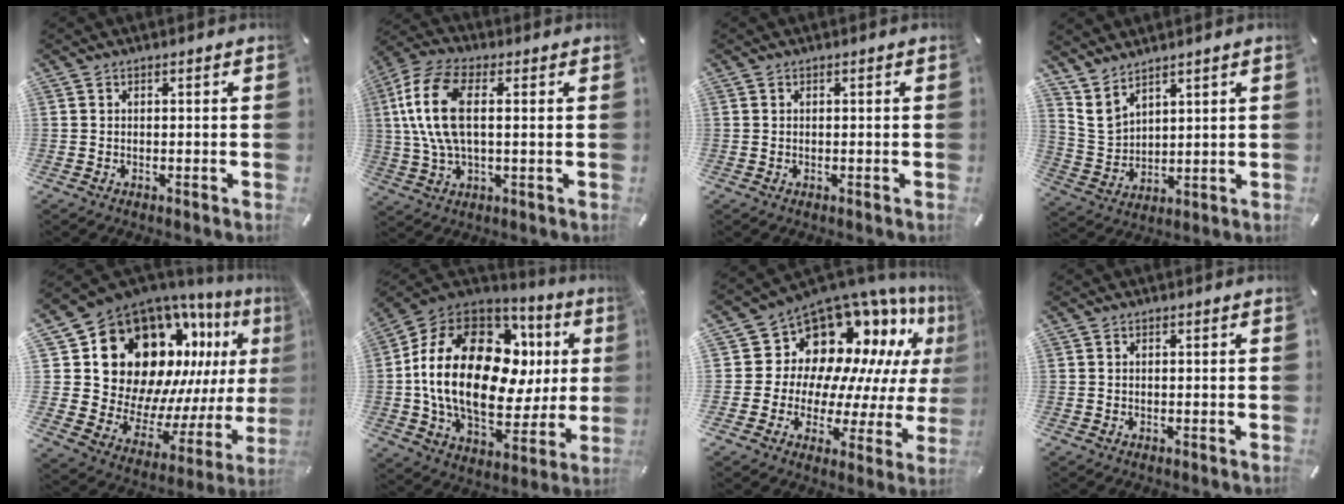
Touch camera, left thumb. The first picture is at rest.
{"total": 13.1, "force": [2.2, 6.2, 11.3], "torque": [-0.256, -0.007, 0.035]}
{"total": 0.0}
{"total": 5.6, "force": [4.5, 3.0, 1.4], "torque": [-0.046, -0.021, 0.087]}
{"total": 21.5, "force": [10.3, 15.8, 10.3], "torque": [-0.176, -0.101, 0.217]}
{"total": 26.0, "force": [2.8, 16.1, 20.2], "torque": [-0.397, -0.014, 0.054]}
{"total": 14.9, "force": [9.6, 10.1, 5.4], "torque": [-0.077, -0.114, 0.174]}
{"total": 0.0}